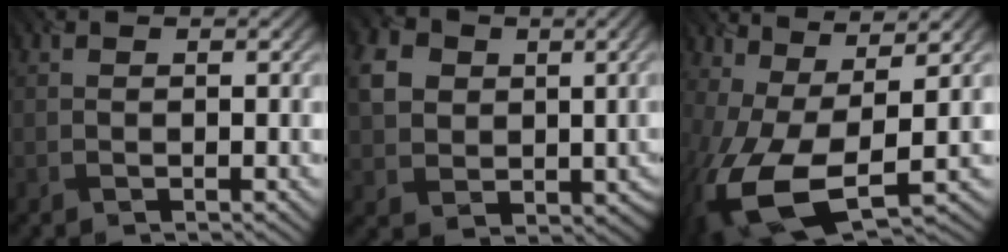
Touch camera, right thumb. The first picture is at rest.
{"total": 6.4, "force": [1.3, 5.6, 2.8], "torque": [-0.083, -0.002, 0.027]}
{"total": 14.0, "force": [-2.6, 6.1, 12.3], "torque": [-0.293, -0.030, -0.025]}